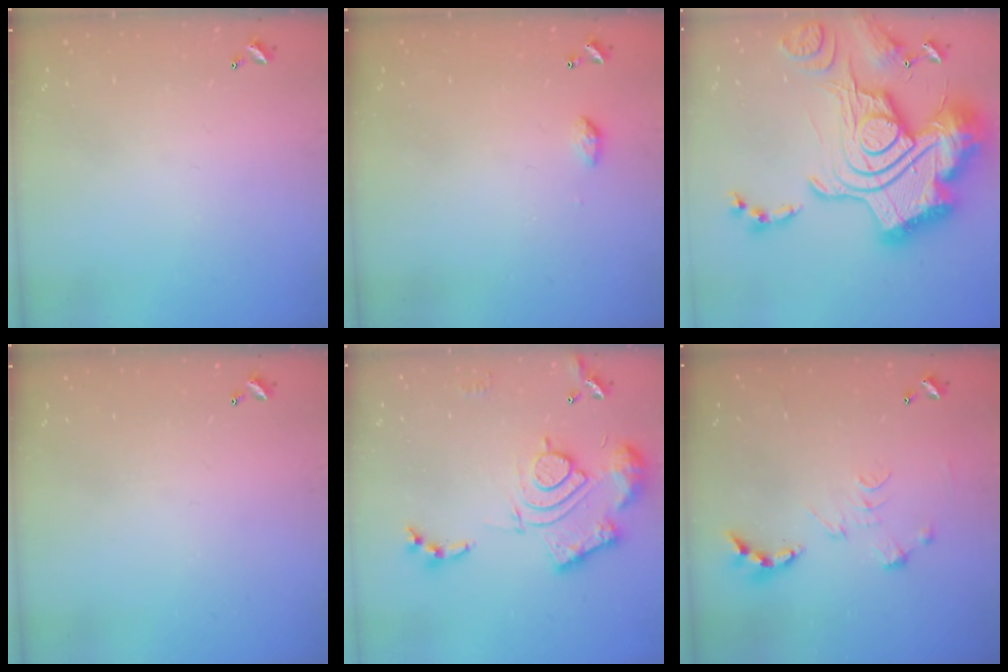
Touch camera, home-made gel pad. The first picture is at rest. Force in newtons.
{"total": 4.1, "press": 4.1, "slide": 0.6}
{"total": 4.8, "press": 4.1, "slide": 2.6}
{"total": 0.0}
{"total": 19.2, "press": 19.1, "slide": 1.8}
{"total": 0.0}